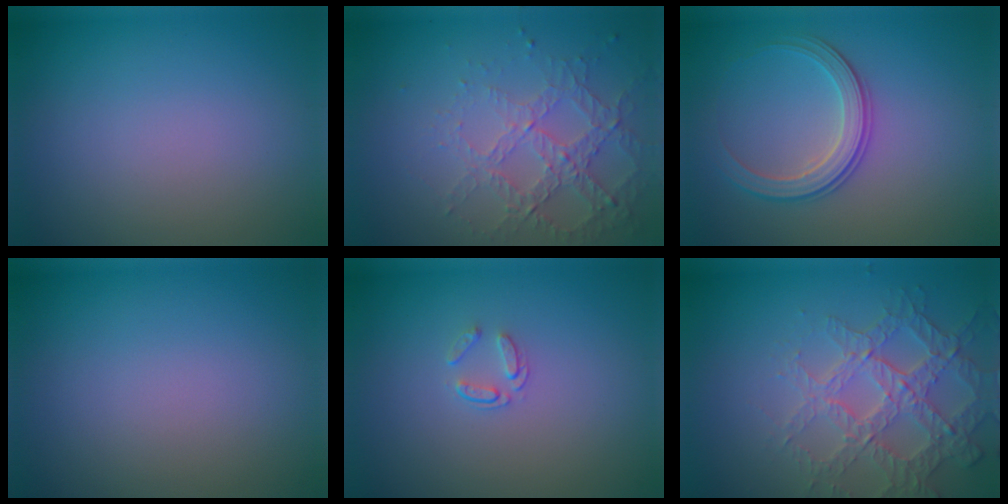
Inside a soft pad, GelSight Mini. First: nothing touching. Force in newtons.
{"total": 4.5, "press": 3.1, "slide": 3.2}
{"total": 2.9, "press": 2.8, "slide": 0.5}
{"total": 0.0}
{"total": 1.1, "press": 0.7, "slide": 0.9}
{"total": 4.0, "press": 3.9, "slide": 1.0}